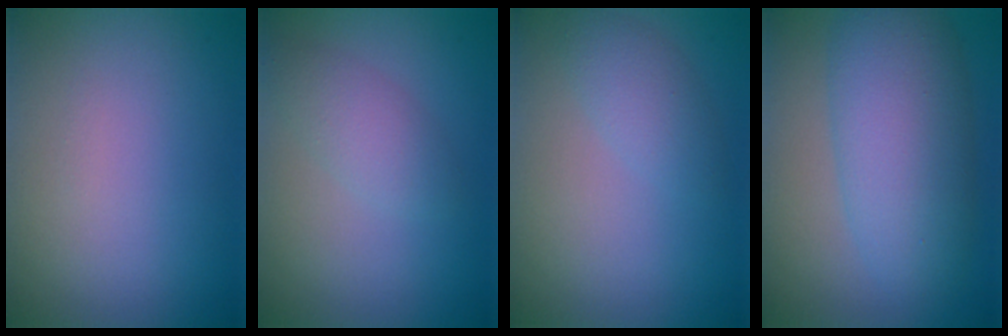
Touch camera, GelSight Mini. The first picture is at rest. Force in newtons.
{"total": 2.5, "press": 2.5, "slide": 0.1}
{"total": 2.3, "press": 2.3, "slide": 0.1}
{"total": 7.8, "press": 7.8, "slide": 0.1}